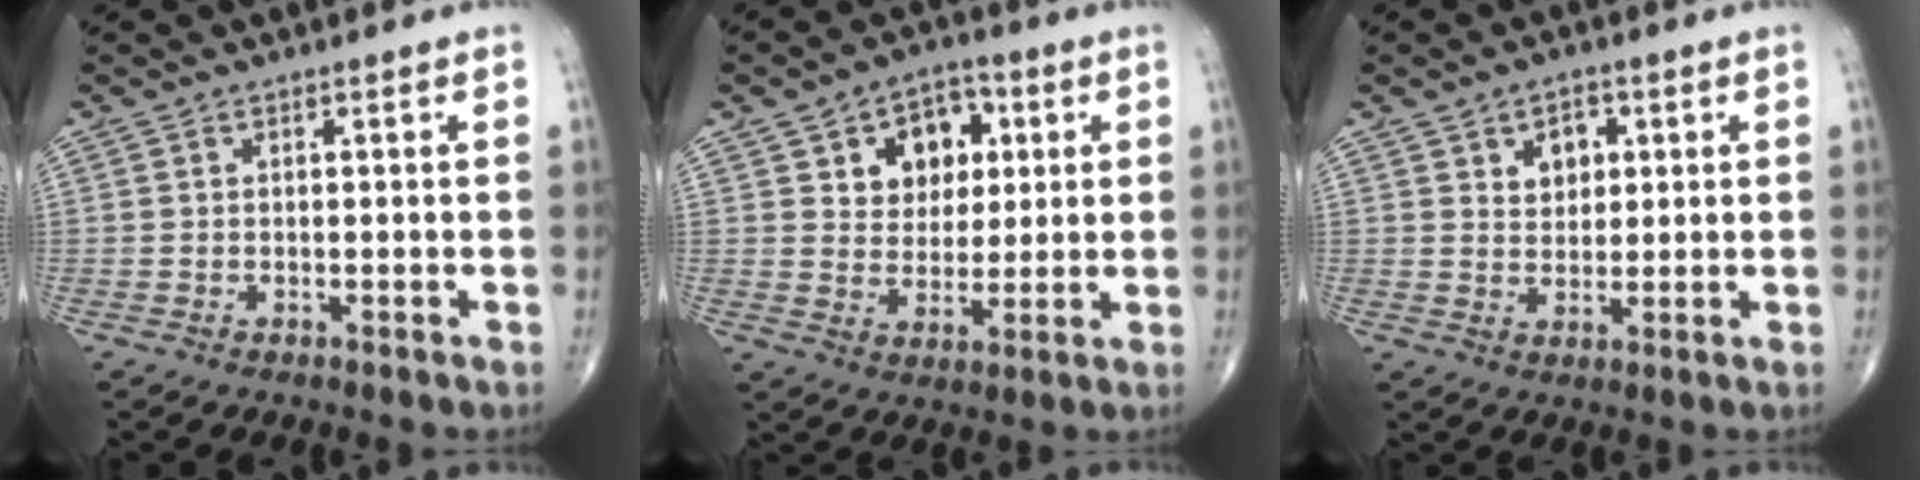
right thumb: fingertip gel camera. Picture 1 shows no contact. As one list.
[{"total": 10.8, "force": [3.7, 8.0, 6.3], "torque": [-0.047, -0.008, 0.059]}, {"total": 5.2, "force": [2.0, 3.8, 3.0], "torque": [-0.021, -0.009, 0.031]}]